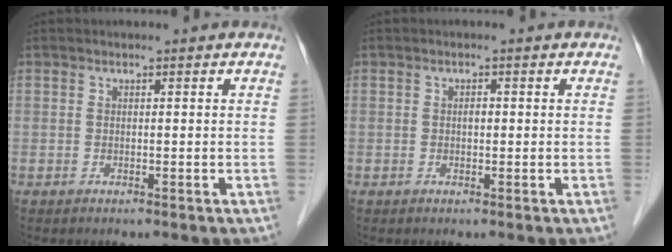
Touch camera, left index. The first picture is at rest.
{"total": 0.8, "force": [0.0, 0.5, 0.7], "torque": [-0.011, 0.000, -0.003]}